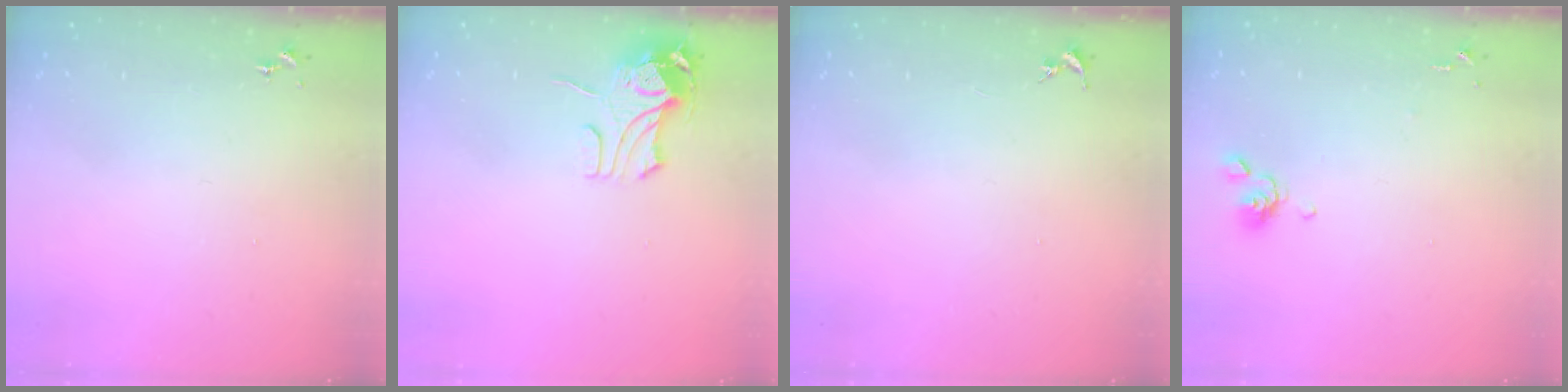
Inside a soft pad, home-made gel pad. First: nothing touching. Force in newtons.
{"total": 10.8, "press": 10.8, "slide": 1.2}
{"total": 0.0}
{"total": 6.4, "press": 6.2, "slide": 1.5}